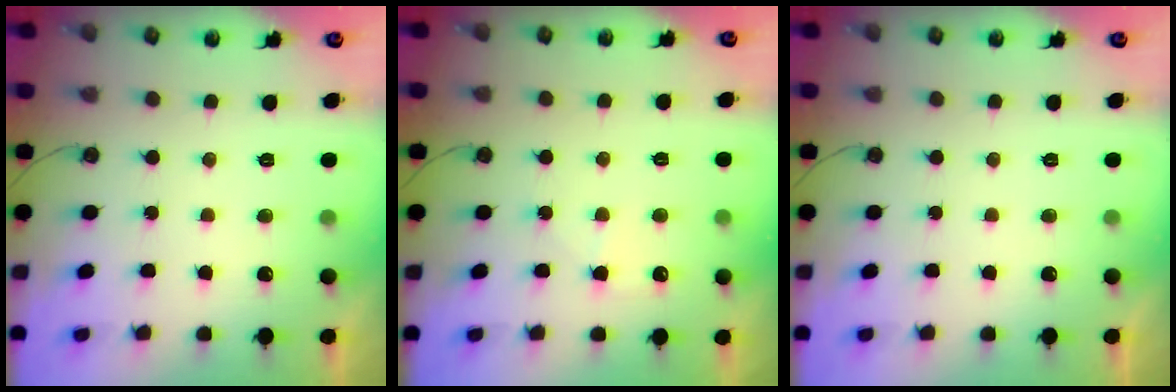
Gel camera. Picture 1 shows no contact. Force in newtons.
{"total": 5.1, "press": 5.1, "slide": 0.7}
{"total": 0.0}